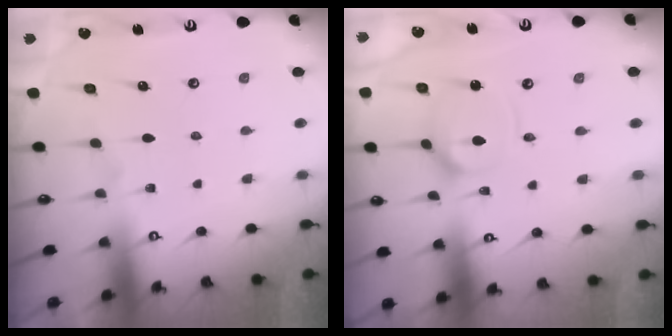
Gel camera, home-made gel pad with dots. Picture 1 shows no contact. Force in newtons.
{"total": 8.2, "press": 8.2, "slide": 0.9}